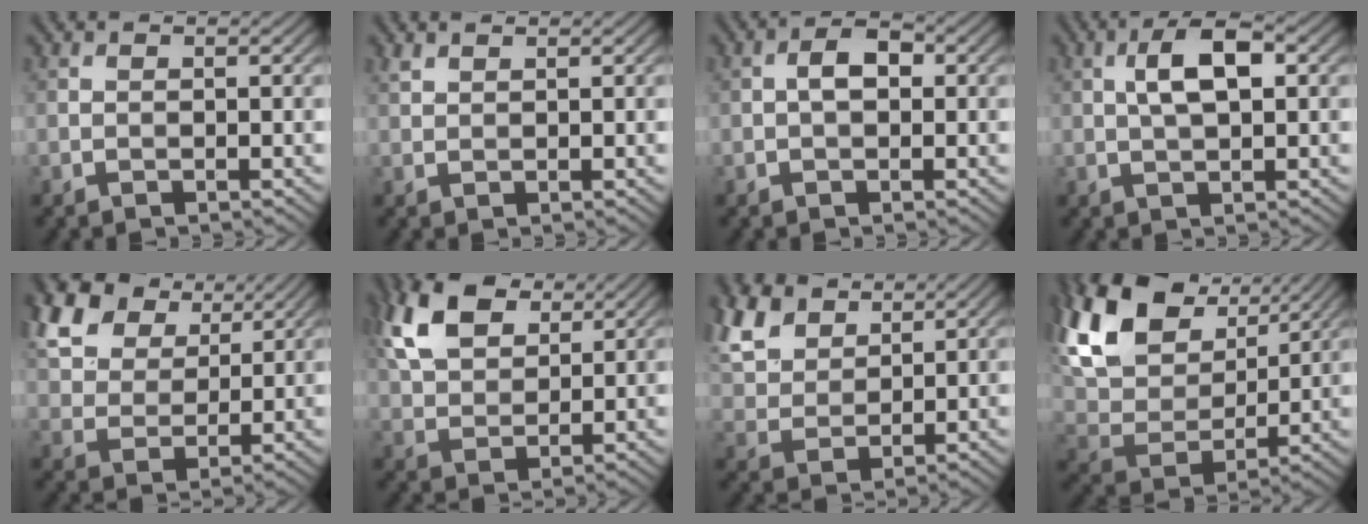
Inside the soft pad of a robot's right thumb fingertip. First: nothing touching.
{"total": 1.2, "force": [1.0, 0.4, 0.4], "torque": [-0.015, 0.002, 0.025]}
{"total": 3.0, "force": [0.1, 1.8, 2.4], "torque": [-0.042, 0.007, -0.004]}
{"total": 5.6, "force": [1.2, 2.2, 4.9], "torque": [-0.096, 0.010, 0.020]}
{"total": 12.2, "force": [7.1, 7.3, 6.6], "torque": [-0.181, 0.026, 0.127]}
{"total": 11.1, "force": [5.8, 6.4, 7.0], "torque": [-0.183, 0.022, 0.116]}
{"total": 9.3, "force": [5.9, 5.2, 4.9], "torque": [-0.150, 0.018, 0.123]}
{"total": 16.0, "force": [9.3, 9.1, 9.4], "torque": [-0.243, 0.028, 0.168]}